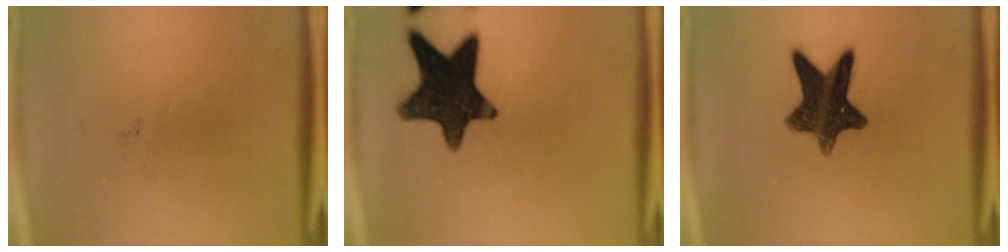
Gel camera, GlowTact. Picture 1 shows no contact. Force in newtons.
{"total": 16.0}
{"total": 11.8}